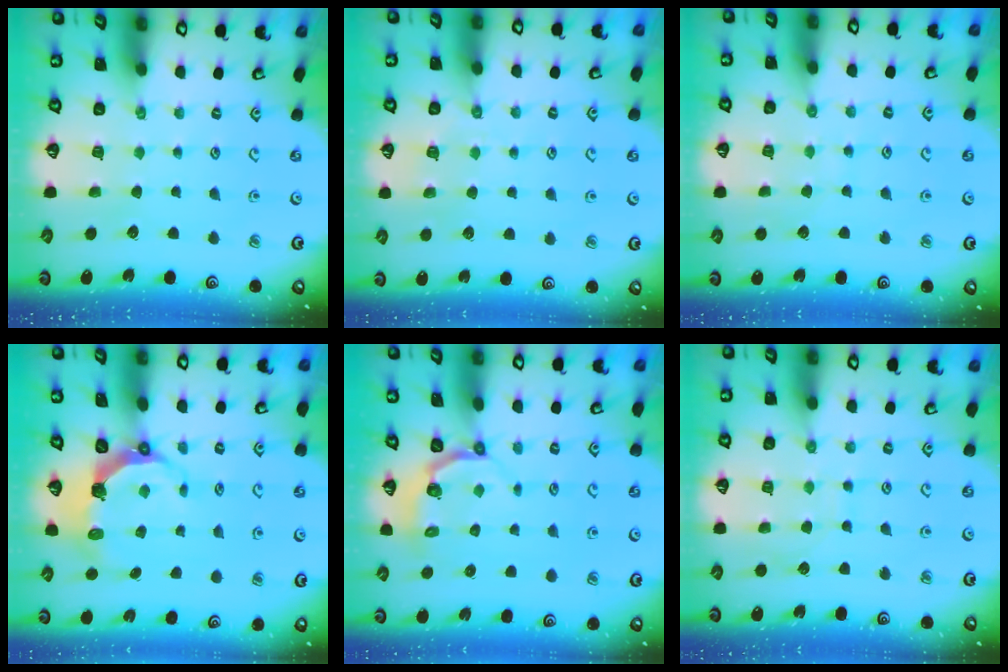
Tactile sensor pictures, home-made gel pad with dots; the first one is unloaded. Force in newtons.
{"total": 2.9, "press": 2.8, "slide": 0.6}
{"total": 5.1, "press": 5.1, "slide": 0.6}
{"total": 7.3, "press": 5.5, "slide": 4.8}
{"total": 3.8, "press": 2.9, "slide": 2.4}
{"total": 6.6, "press": 6.6, "slide": 0.6}